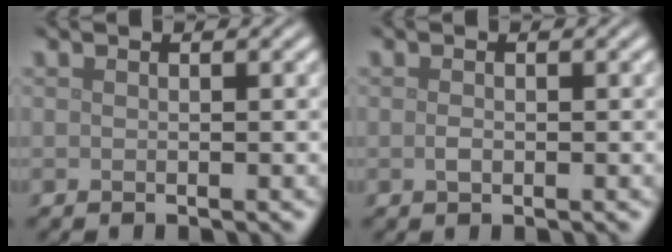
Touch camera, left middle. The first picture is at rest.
{"total": 0.7, "force": [-0.1, 0.4, 0.6], "torque": [-0.014, -0.001, -0.002]}